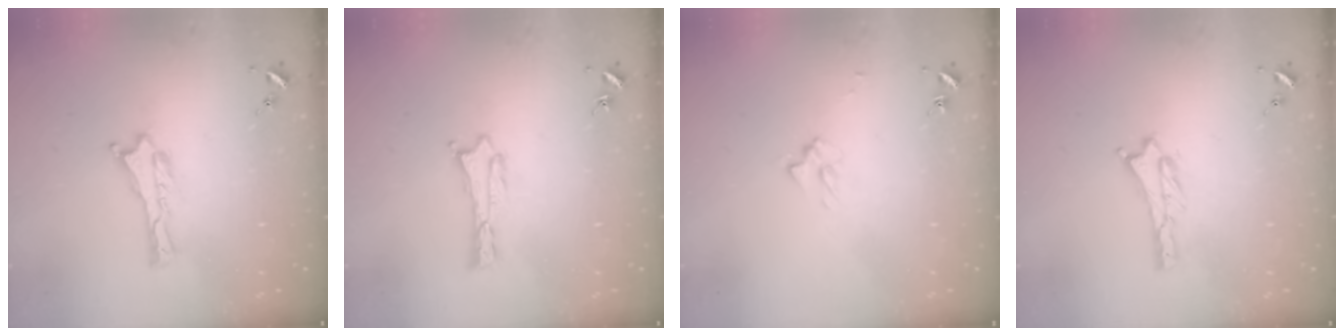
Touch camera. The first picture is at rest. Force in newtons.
{"total": 0.7, "press": 0.7, "slide": 0.1}
{"total": 2.5, "press": 2.5, "slide": 0.4}
{"total": 0.9, "press": 0.9, "slide": 0.2}